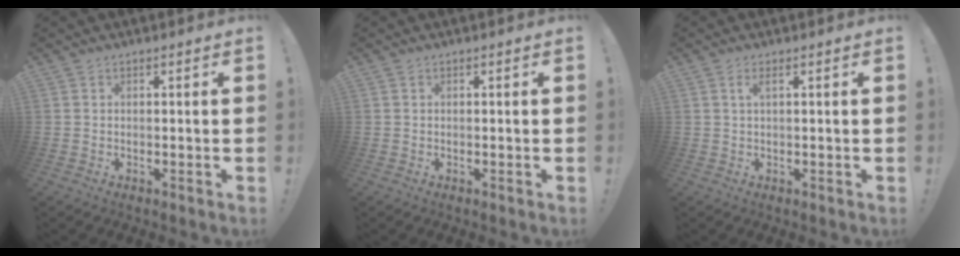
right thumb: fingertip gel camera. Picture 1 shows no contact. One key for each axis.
{"total": 0.0}
{"total": 1.8, "fx": 0.6, "fy": 0.0, "fz": 1.7, "tx": -0.026, "ty": -0.001, "tz": 0.008}